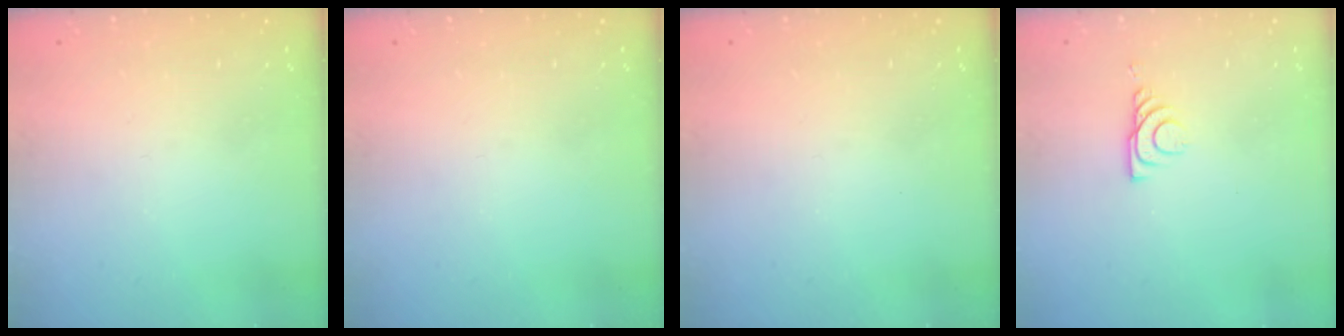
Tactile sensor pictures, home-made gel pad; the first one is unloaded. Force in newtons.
{"total": 0.0}
{"total": 0.0}
{"total": 6.9, "press": 6.9, "slide": 0.8}